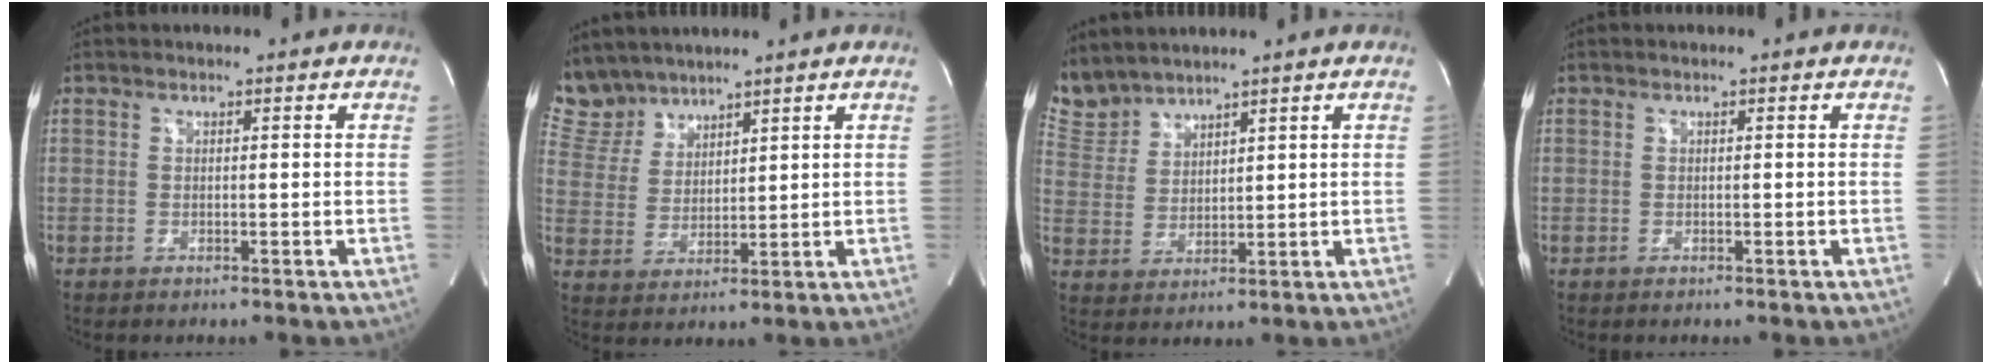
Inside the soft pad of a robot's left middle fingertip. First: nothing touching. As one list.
[{"total": 6.7, "force": [6.3, 2.2, 0.2], "torque": [-0.018, 0.011, 0.145]}, {"total": 6.2, "force": [6.2, 0.9, 0.1], "torque": [-0.024, 0.014, 0.142]}, {"total": 0.0}]